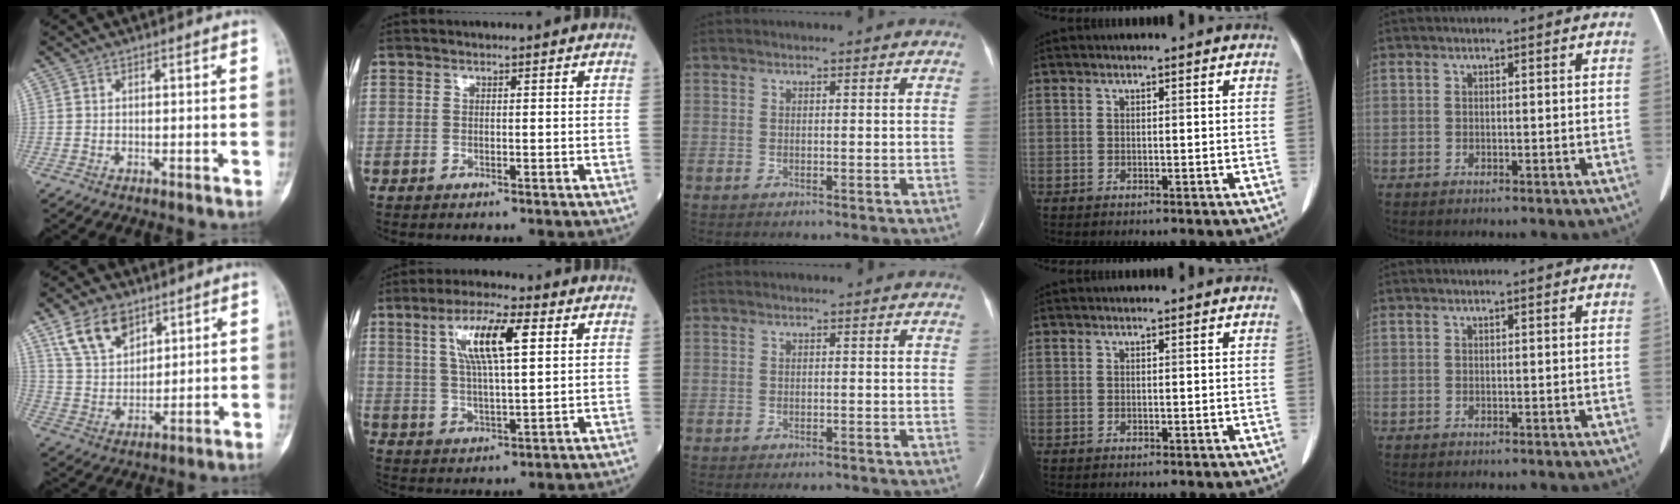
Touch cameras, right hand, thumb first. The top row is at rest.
{"thumb": {"total": 10.6, "force": [6.4, 6.4, 5.5], "torque": [-0.086, -0.026, 0.131]}, "index": {"total": 10.1, "force": [3.6, 1.9, 9.3], "torque": [-0.175, 0.013, 0.067]}, "middle": {"total": 2.0, "force": [-1.7, 0.6, 0.9], "torque": [-0.013, -0.003, -0.019]}}